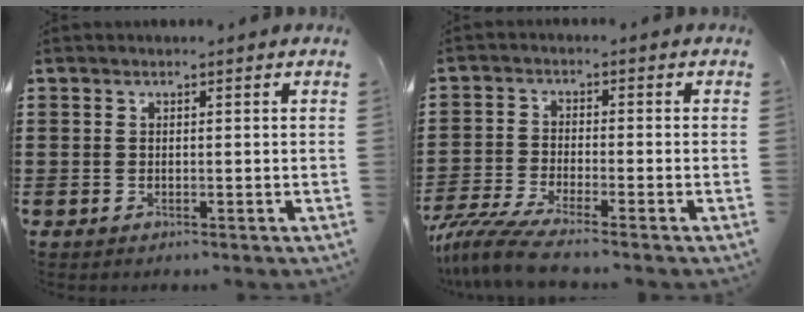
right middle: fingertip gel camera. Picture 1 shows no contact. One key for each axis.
{"total": 5.7, "fx": -4.9, "fy": 0.1, "fz": 2.8, "tx": -0.081, "ty": -0.023, "tz": -0.102}